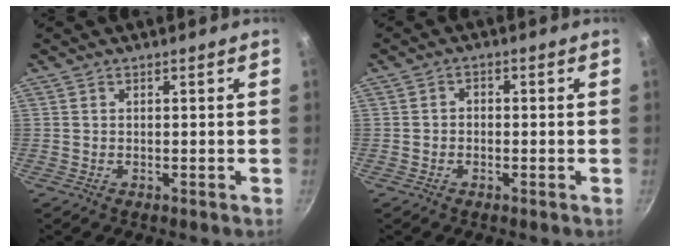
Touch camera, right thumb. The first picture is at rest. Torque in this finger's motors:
{"motor_torque": [-0.06, -0.06, -0.42, 0.18, 0.09]}